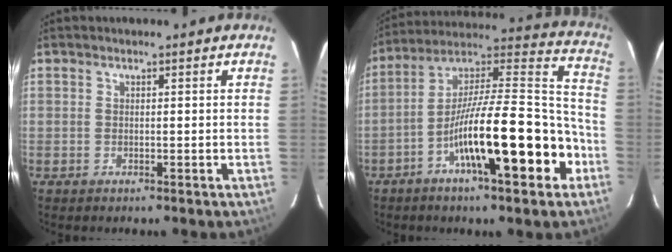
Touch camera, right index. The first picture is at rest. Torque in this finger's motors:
{"motor_torque": [1.45, -0.69, 1.05, 0.21]}